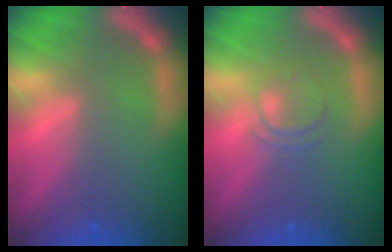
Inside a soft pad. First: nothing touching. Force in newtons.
{"total": 2.4}